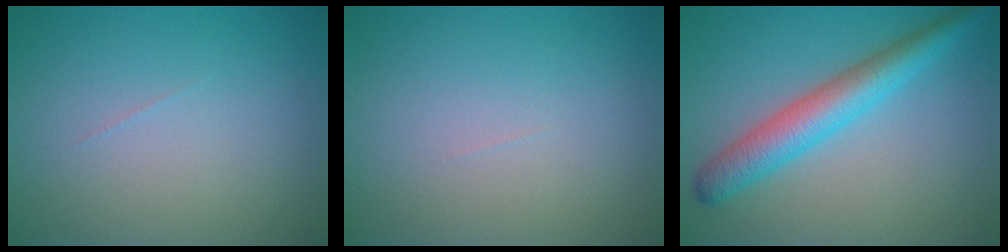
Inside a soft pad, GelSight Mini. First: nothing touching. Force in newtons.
{"total": 0.0}
{"total": 5.1, "press": 5.1, "slide": 0.1}